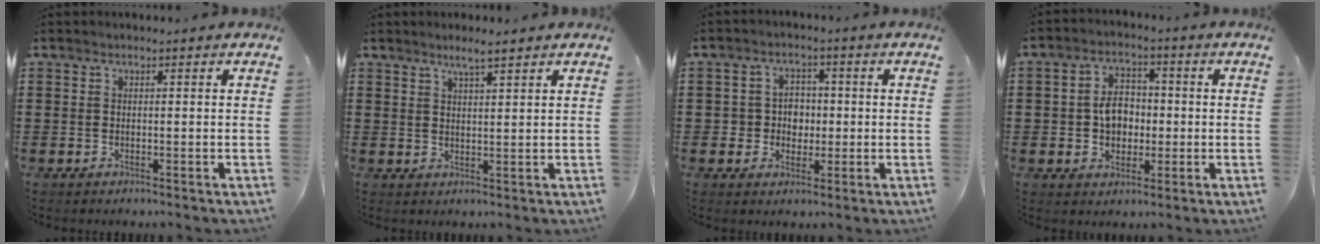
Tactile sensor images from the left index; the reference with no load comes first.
{"total": 2.9, "force": [2.3, 0.2, 1.8], "torque": [-0.038, 0.001, 0.042]}
{"total": 4.0, "force": [-0.2, 3.7, 1.4], "torque": [-0.043, 0.011, -0.009]}
{"total": 5.6, "force": [-0.4, 4.2, 3.6], "torque": [-0.071, 0.011, -0.012]}